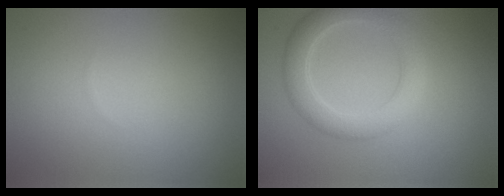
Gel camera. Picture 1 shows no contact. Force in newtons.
{"total": 4.1, "press": 4.1, "slide": 0.3}